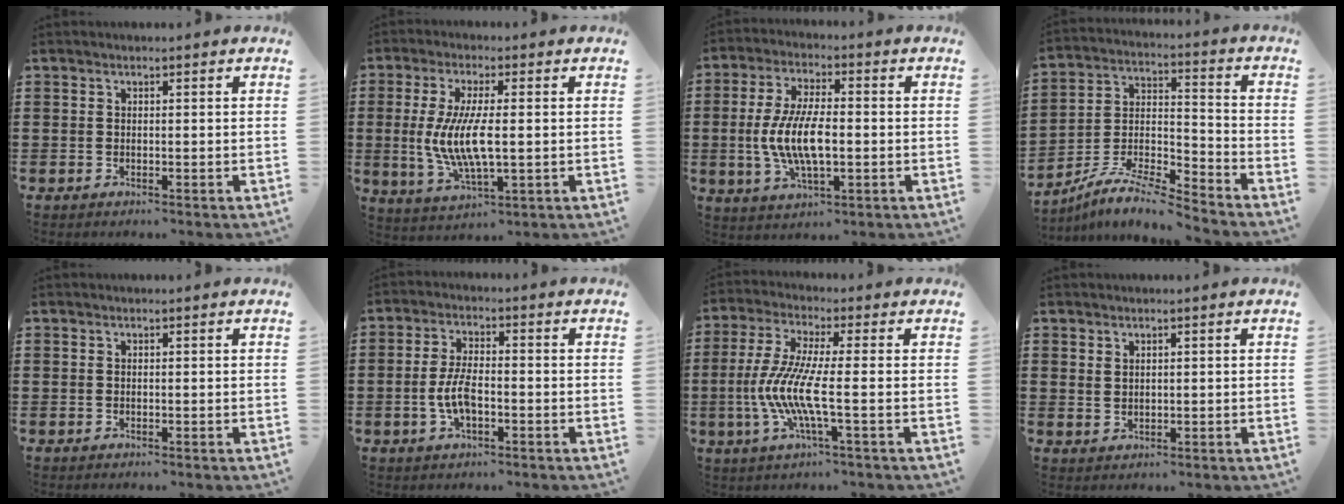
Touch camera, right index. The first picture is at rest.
{"total": 8.7, "force": [-0.1, 2.7, 8.3], "torque": [-0.177, -0.009, -0.008]}
{"total": 9.7, "force": [-1.2, 3.8, 8.8], "torque": [-0.194, -0.007, -0.028]}
{"total": 8.5, "force": [-7.9, 0.7, 2.9], "torque": [-0.060, 0.007, -0.159]}
{"total": 0.0}
{"total": 5.6, "force": [-1.3, 2.4, 4.9], "torque": [-0.113, -0.001, -0.030]}
{"total": 9.1, "force": [-2.2, 0.9, 8.8], "torque": [-0.208, -0.025, -0.055]}
{"total": 1.4, "force": [1.2, 0.7, 0.2], "torque": [-0.006, 0.002, 0.024]}